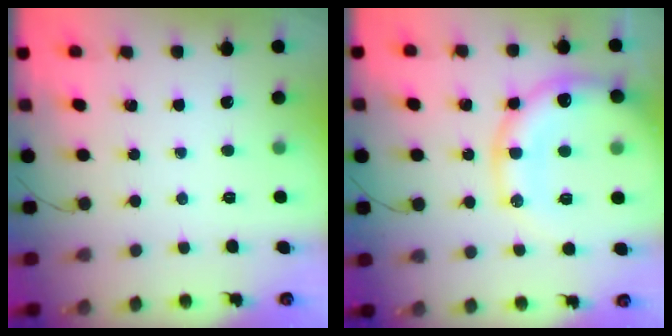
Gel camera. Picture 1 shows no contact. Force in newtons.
{"total": 20.2, "press": 19.9, "slide": 3.5}